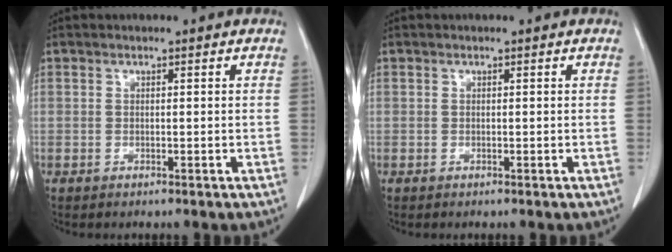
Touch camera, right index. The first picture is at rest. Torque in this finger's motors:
{"motor_torque": [0.00, 0.00, 0.05, 0.00]}